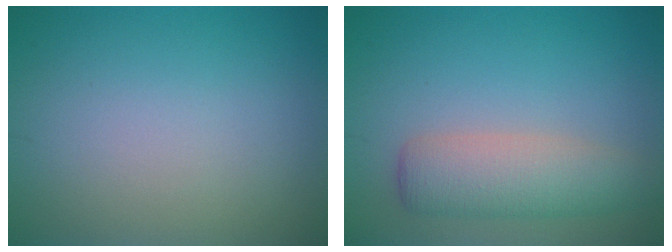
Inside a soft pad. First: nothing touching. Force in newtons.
{"total": 4.4, "press": 4.4, "slide": 0.4}